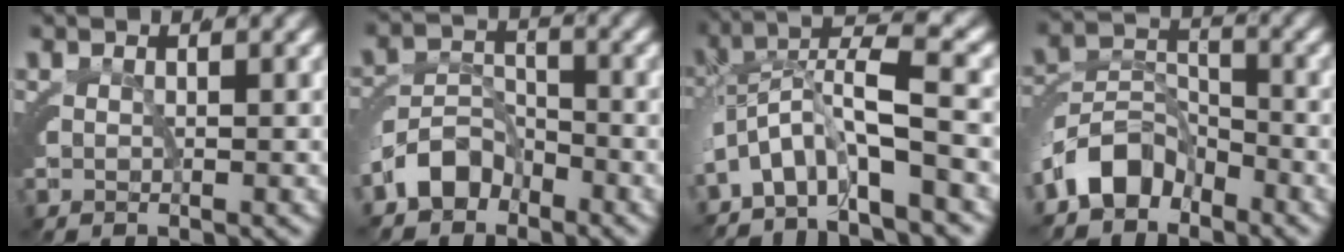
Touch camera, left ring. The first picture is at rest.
{"total": 4.1, "force": [-2.7, 2.5, 1.8], "torque": [-0.014, -0.005, -0.051]}
{"total": 6.9, "force": [-2.9, 4.3, 4.5], "torque": [-0.112, -0.025, -0.042]}
{"total": 5.0, "force": [-3.3, 2.9, 2.4], "torque": [-0.019, -0.006, -0.063]}